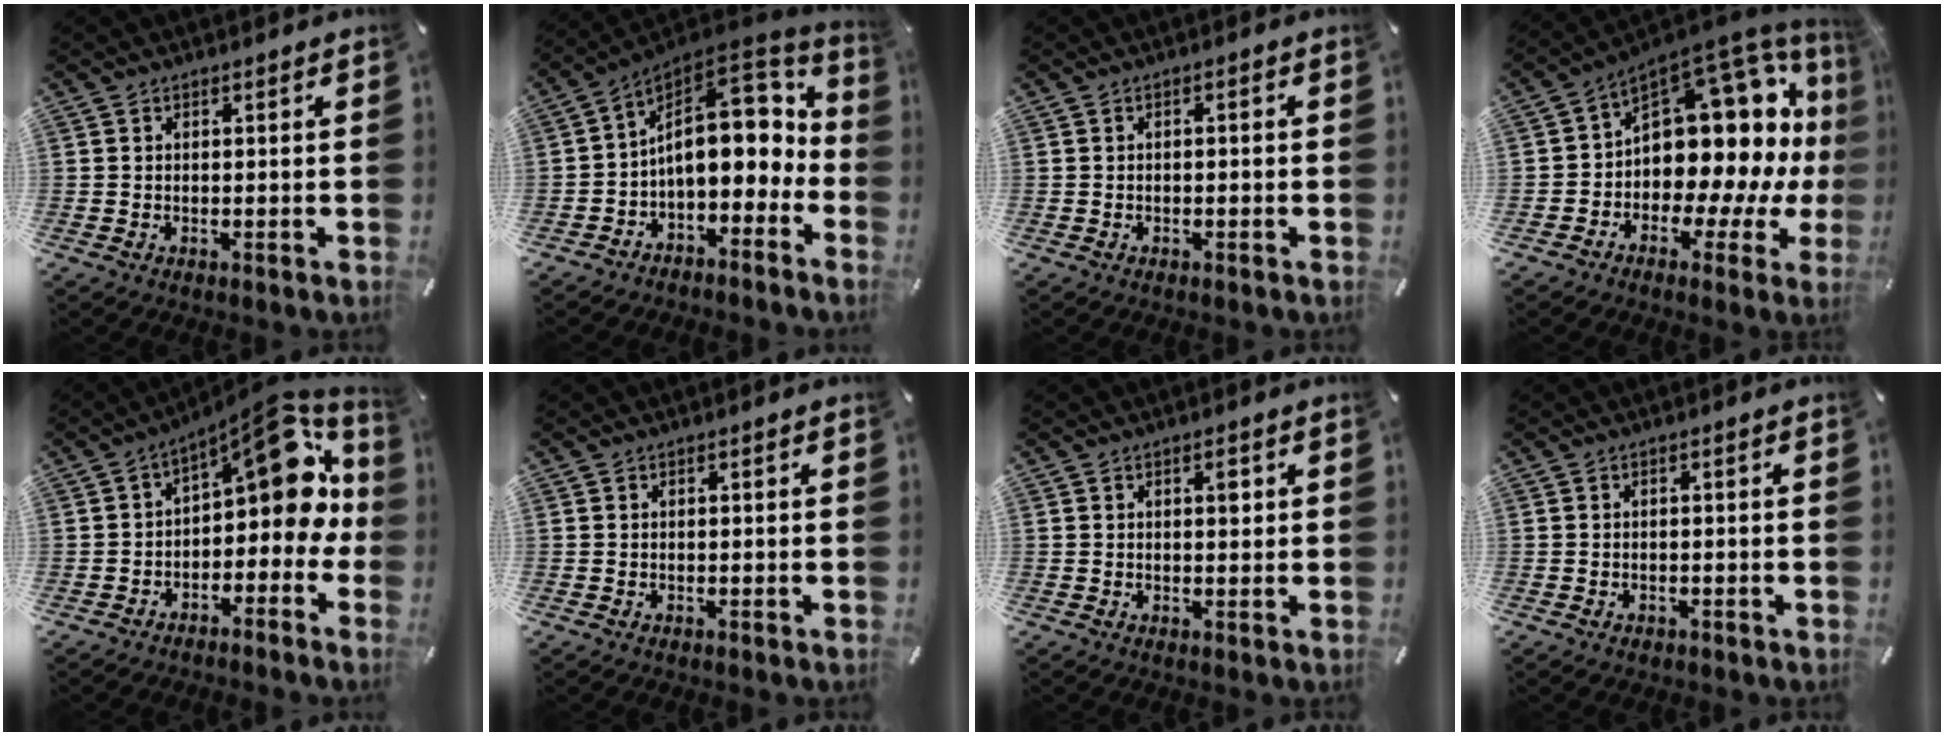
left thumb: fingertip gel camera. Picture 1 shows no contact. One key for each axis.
{"total": 17.3, "fx": 2.2, "fy": 10.9, "fz": 13.3, "tx": -0.179, "ty": -0.025, "tz": 0.040}
{"total": 1.2, "fx": -0.8, "fy": 0.4, "fz": 0.7, "tx": -0.012, "ty": 0.002, "tz": -0.016}
{"total": 17.8, "fx": 5.1, "fy": 11.4, "fz": 12.7, "tx": -0.167, "ty": -0.071, "tz": 0.094}
{"total": 12.9, "fx": 5.1, "fy": 6.7, "fz": 9.8, "tx": -0.116, "ty": -0.044, "tz": 0.087}
{"total": 0.0}
{"total": 2.2, "fx": 0.7, "fy": 1.1, "fz": 1.8, "tx": -0.022, "ty": -0.001, "tz": 0.007}
{"total": 0.9, "fx": -0.6, "fy": 0.6, "fz": 0.3, "tx": -0.007, "ty": 0.002, "tz": -0.014}